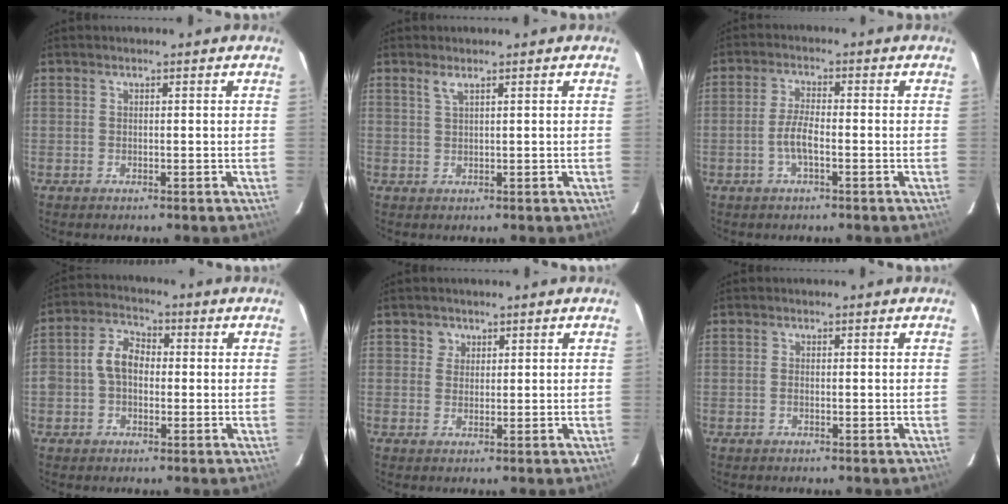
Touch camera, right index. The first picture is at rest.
{"total": 1.3, "force": [0.9, -0.1, 1.0], "torque": [-0.021, 0.002, 0.017]}
{"total": 4.2, "force": [-1.5, 1.1, 3.8], "torque": [-0.081, 0.002, -0.029]}
{"total": 6.5, "force": [-0.4, 4.8, 4.3], "torque": [-0.086, 0.021, -0.009]}
{"total": 2.1, "force": [0.9, 1.9, 0.0], "torque": [0.011, 0.012, 0.013]}
{"total": 0.5, "force": [-0.2, 0.3, 0.4], "torque": [-0.011, 0.000, -0.004]}